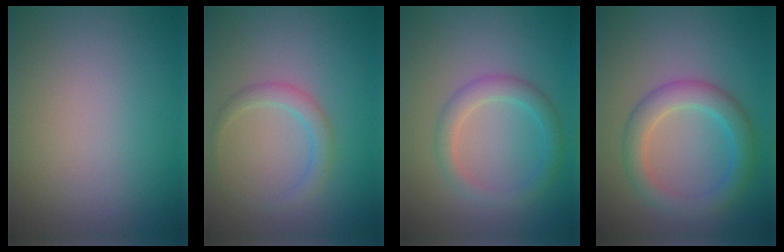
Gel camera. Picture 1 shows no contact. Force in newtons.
{"total": 2.0, "press": 2.0, "slide": 0.2}
{"total": 2.6, "press": 2.6, "slide": 0.1}
{"total": 3.9, "press": 3.9, "slide": 0.1}